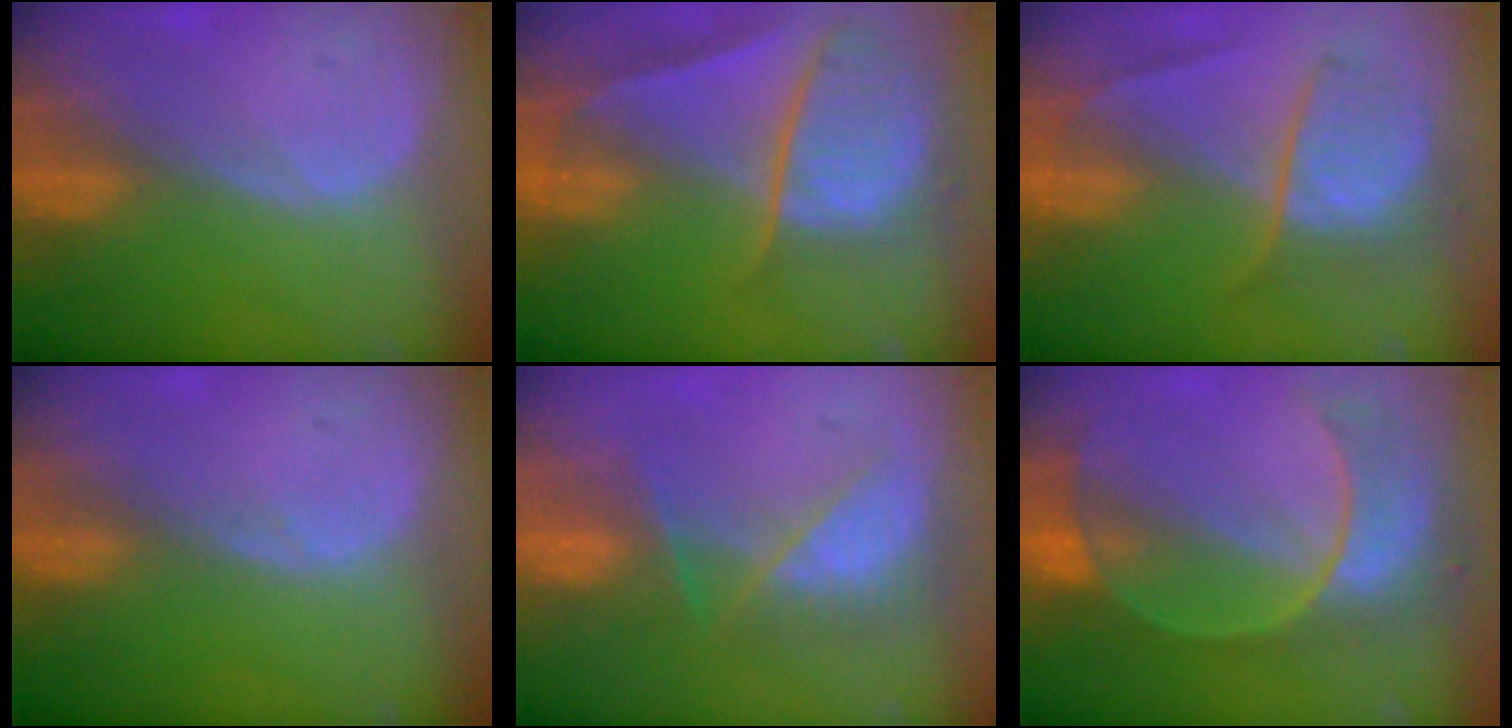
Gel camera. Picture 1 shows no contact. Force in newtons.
{"total": 10.1, "press": 8.4, "slide": 5.5}
{"total": 6.7, "press": 6.5, "slide": 1.4}
{"total": 0.5, "press": 0.5, "slide": 0.0}
{"total": 8.2, "press": 7.0, "slide": 4.3}
{"total": 8.9, "press": 8.2, "slide": 3.5}